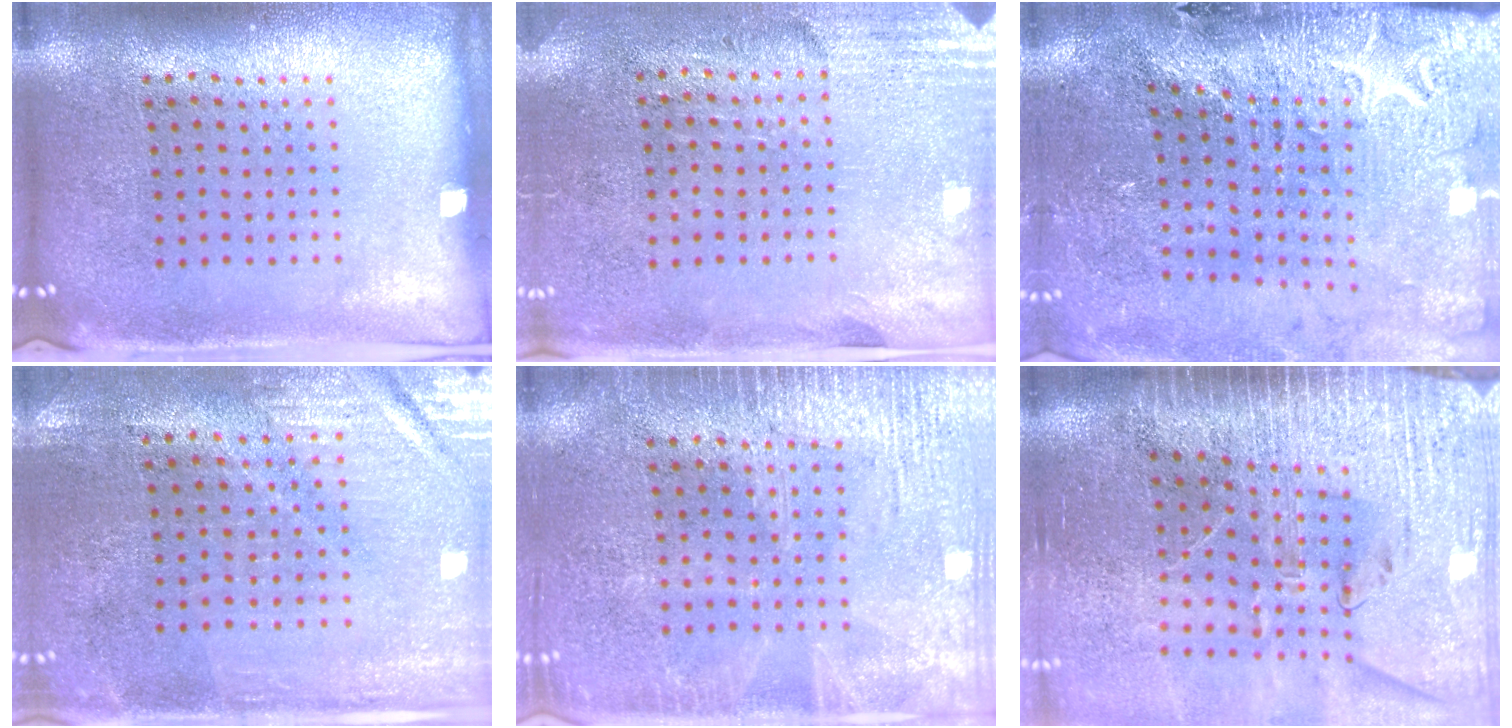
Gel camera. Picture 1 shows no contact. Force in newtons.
{"total": 2.8, "press": 2.5, "slide": 1.4}
{"total": 3.4, "press": 3.3, "slide": 0.6}
{"total": 0.6, "press": 0.5, "slide": 0.3}
{"total": 3.5, "press": 3.5, "slide": 0.5}
{"total": 3.7, "press": 3.2, "slide": 1.9}